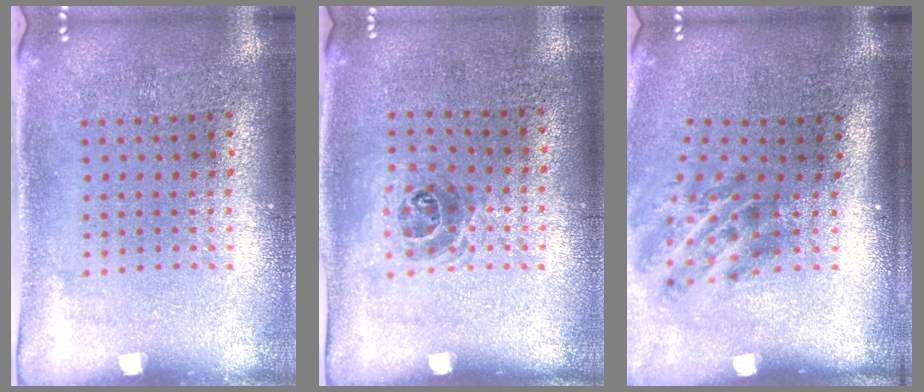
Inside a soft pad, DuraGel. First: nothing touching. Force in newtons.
{"total": 1.0, "press": 0.7, "slide": 0.6}
{"total": 1.9, "press": 1.2, "slide": 1.5}